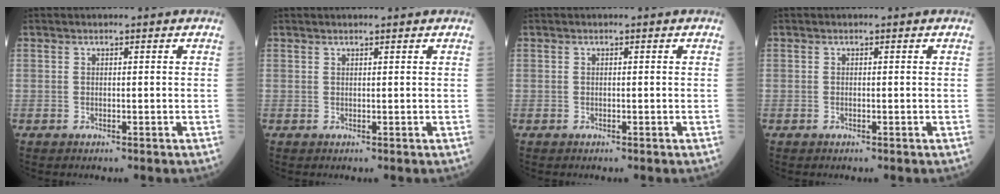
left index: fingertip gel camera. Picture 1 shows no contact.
{"total": 1.3, "force": [1.3, 0.1, 0.5], "torque": [-0.005, 0.009, 0.020]}
{"total": 0.0}
{"total": 0.0}